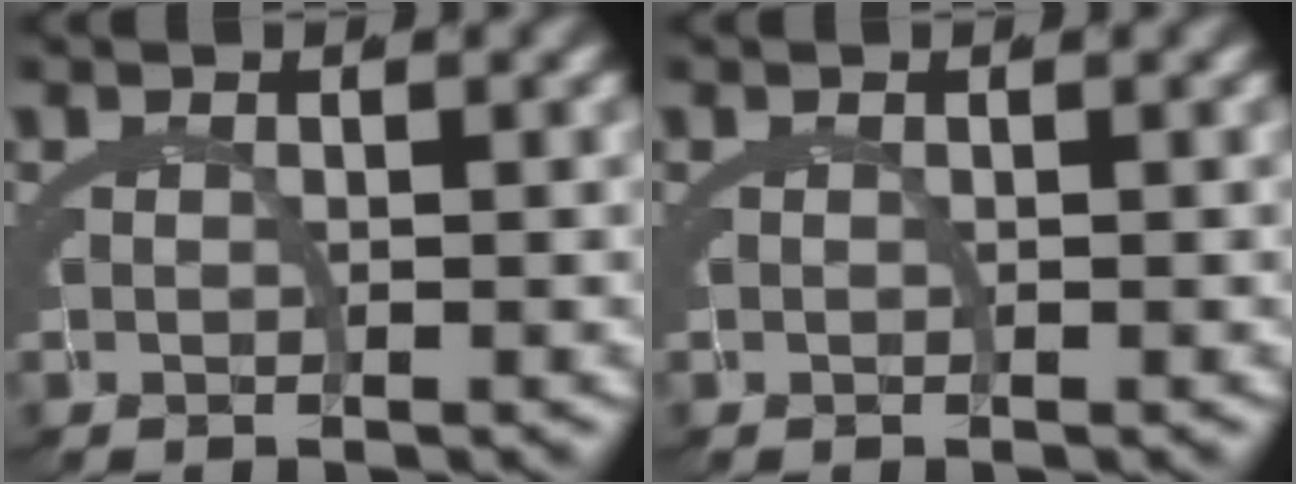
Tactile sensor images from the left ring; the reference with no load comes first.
{"total": 0.0}